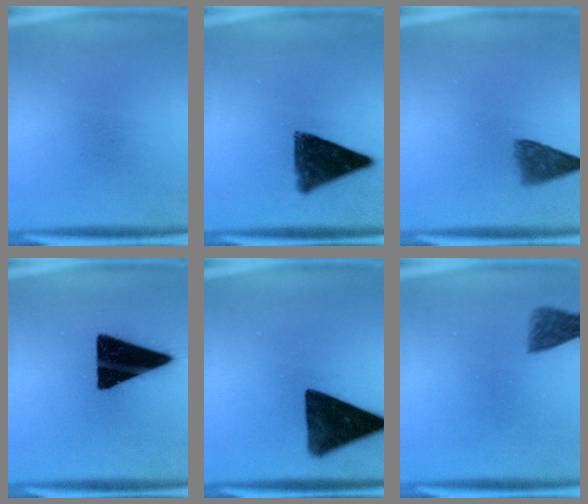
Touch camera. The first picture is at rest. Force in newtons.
{"total": 11.1}
{"total": 4.2}
{"total": 18.8}
{"total": 13.7}
{"total": 3.8}